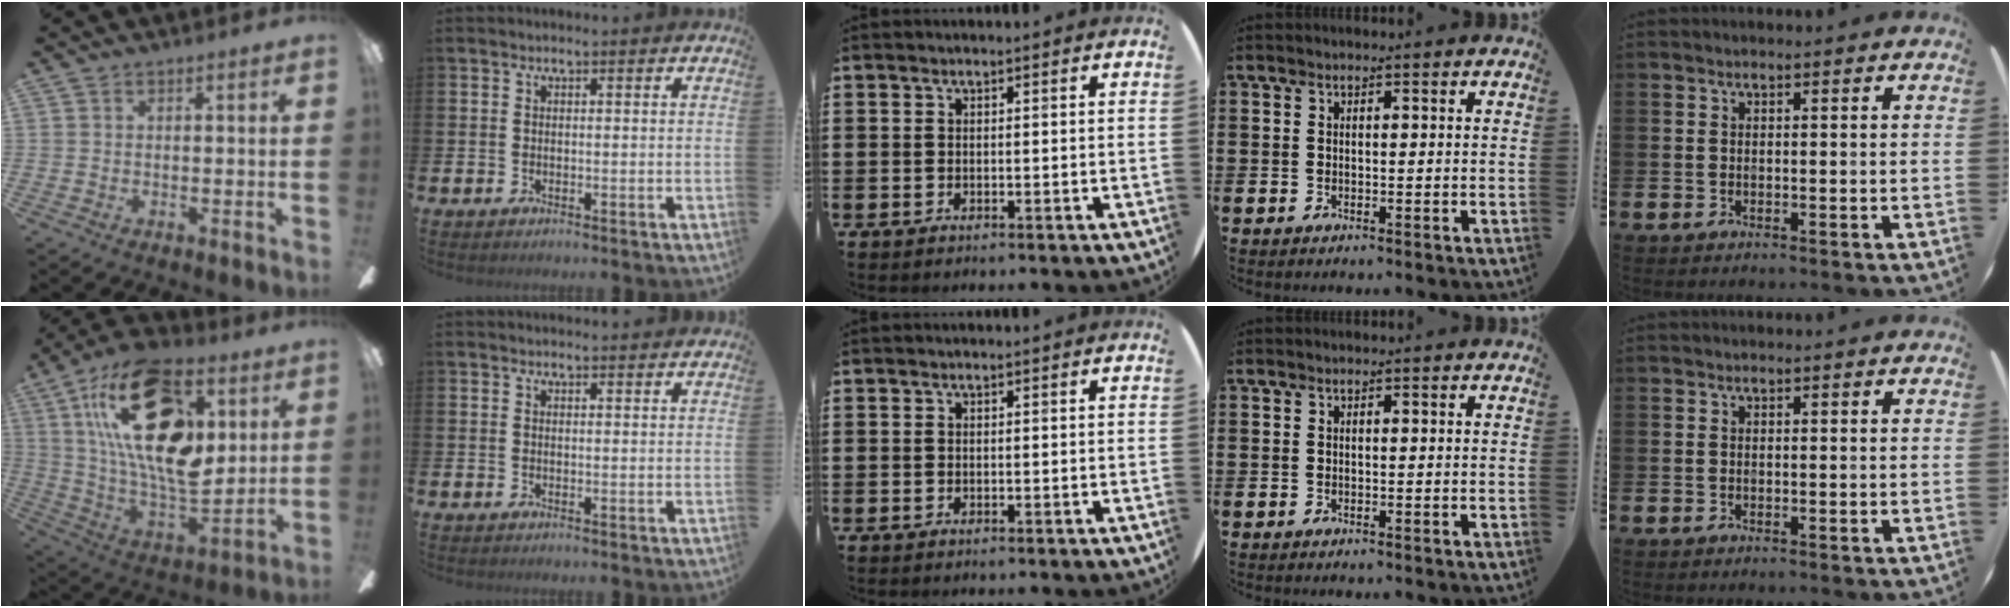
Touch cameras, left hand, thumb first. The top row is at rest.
{"thumb": {"total": 29.3, "force": [10.7, 15.0, 22.8], "torque": [-0.434, -0.047, 0.182]}, "index": {"total": 1.0, "force": [1.0, 0.0, 0.1], "torque": [0.005, -0.003, 0.016]}}